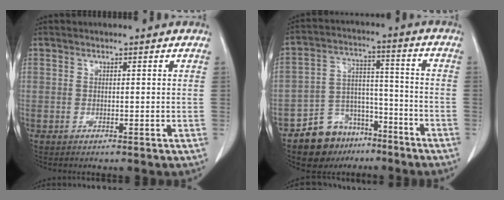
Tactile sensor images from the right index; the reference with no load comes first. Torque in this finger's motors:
{"motor_torque": [-0.94, -0.62, -0.64, -0.21]}